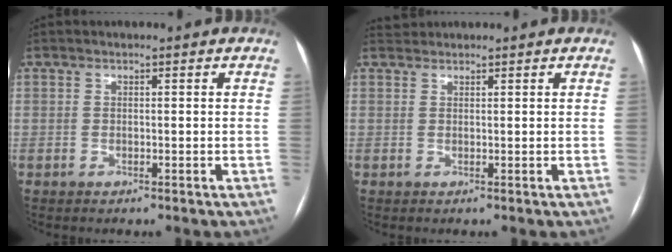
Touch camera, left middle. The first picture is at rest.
{"total": 1.1, "force": [1.1, 0.1, -0.4], "torque": [-0.004, 0.013, 0.025]}